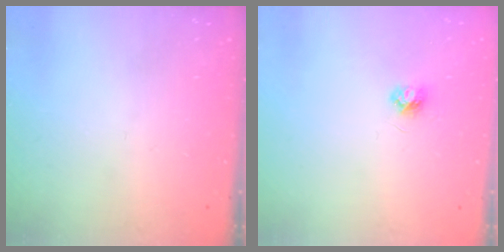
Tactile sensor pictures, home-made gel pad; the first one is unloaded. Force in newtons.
{"total": 3.9, "press": 3.9, "slide": 0.5}